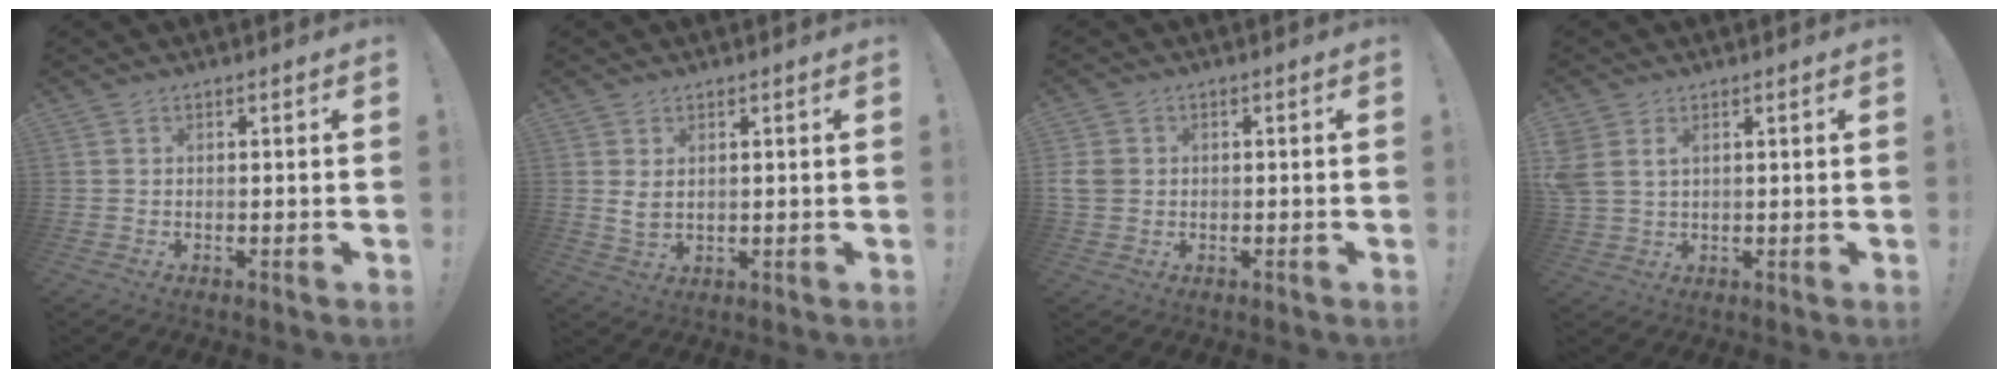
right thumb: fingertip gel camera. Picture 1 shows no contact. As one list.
[{"total": 3.5, "force": [1.7, 1.8, 2.5], "torque": [-0.043, -0.011, 0.029]}, {"total": 5.0, "force": [0.0, 4.4, 2.3], "torque": [-0.054, 0.008, 0.004]}, {"total": 4.4, "force": [1.8, 3.2, 2.5], "torque": [-0.059, -0.001, 0.037]}]